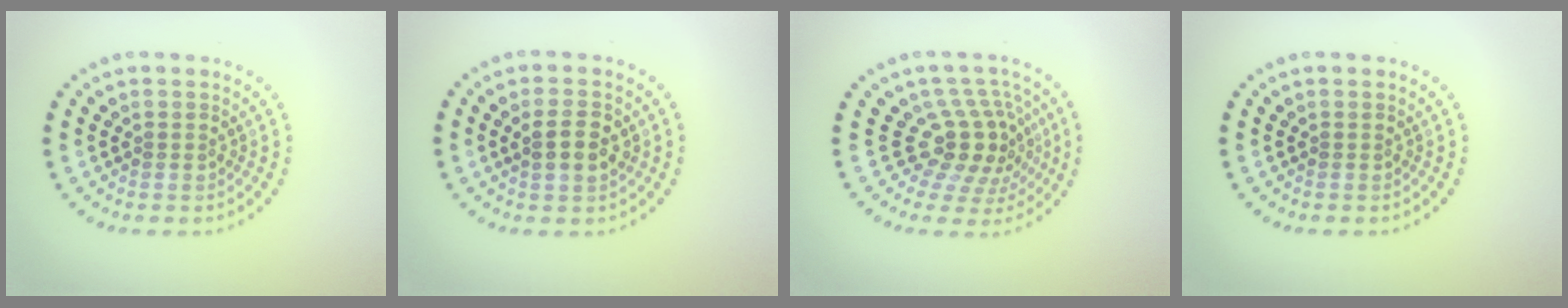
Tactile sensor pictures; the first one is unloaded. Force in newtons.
{"total": 2.8, "press": 2.7, "slide": 0.5}
{"total": 4.5, "press": 3.3, "slide": 3.0}
{"total": 0.0}